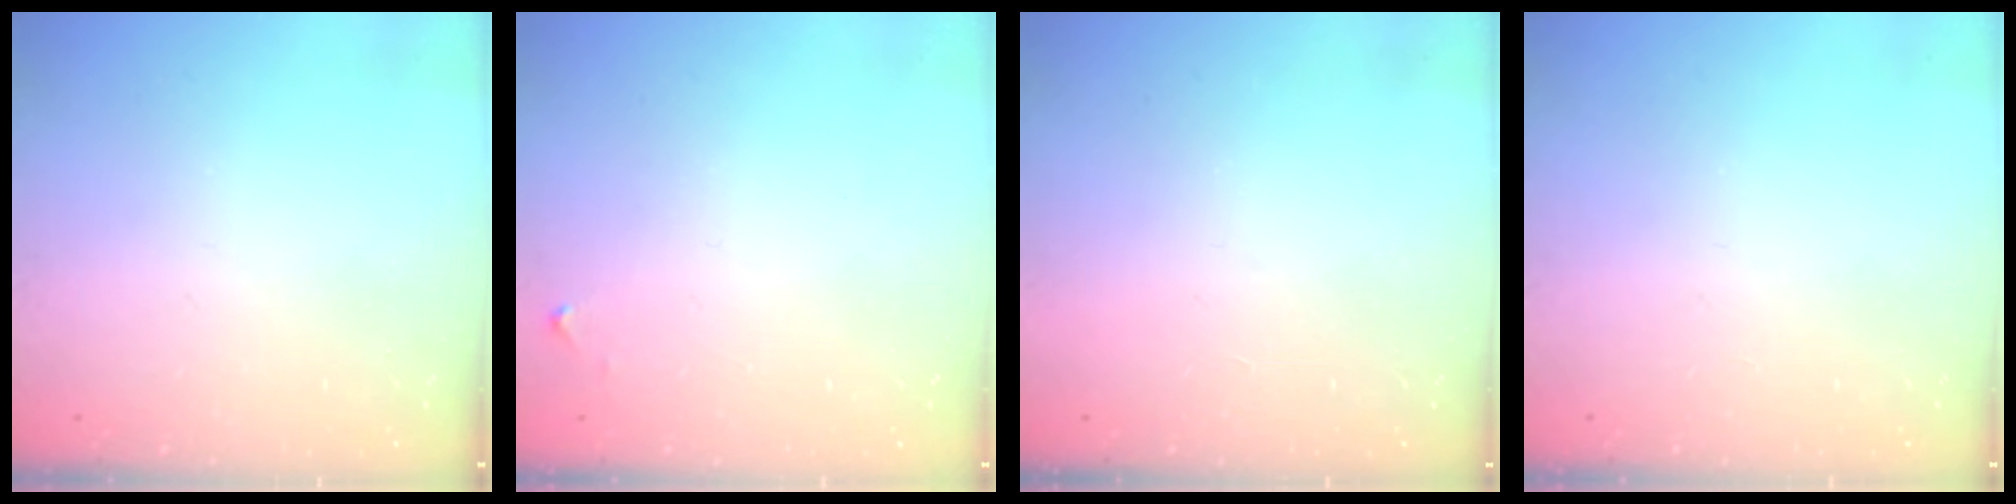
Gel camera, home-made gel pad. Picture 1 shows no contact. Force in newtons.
{"total": 3.9, "press": 3.9, "slide": 0.6}
{"total": 1.5, "press": 1.5, "slide": 0.1}
{"total": 0.0}